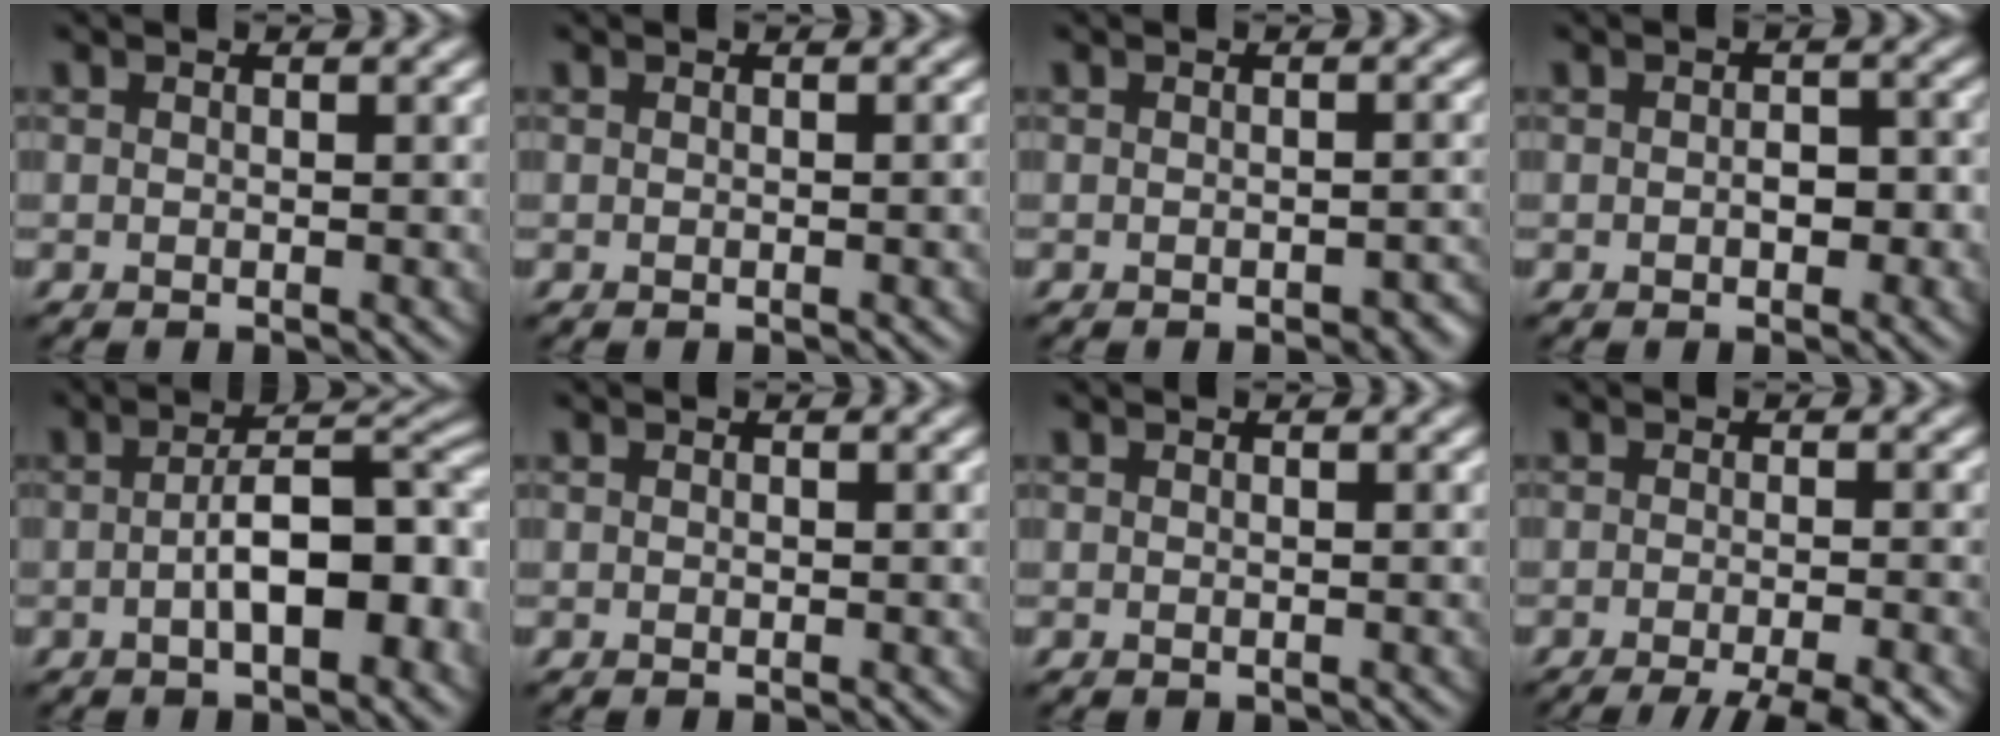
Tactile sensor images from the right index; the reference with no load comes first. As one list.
[{"total": 0.6, "force": [-0.1, 0.0, 0.6], "torque": [-0.007, 0.001, 0.000]}, {"total": 1.5, "force": [-0.8, 0.6, 1.1], "torque": [-0.016, 0.000, -0.009]}, {"total": 2.0, "force": [-0.3, 1.2, 1.6], "torque": [-0.022, 0.000, -0.006]}, {"total": 7.8, "force": [-1.7, 2.9, 7.0], "torque": [-0.096, 0.013, -0.028]}, {"total": 0.0}, {"total": 0.0}, {"total": 5.7, "force": [-3.4, 1.2, 4.4], "torque": [-0.048, -0.004, -0.049]}]